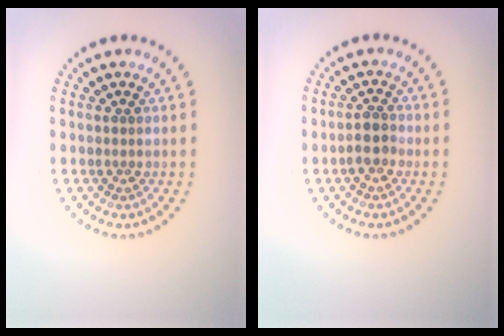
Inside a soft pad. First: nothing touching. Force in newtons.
{"total": 1.8, "press": 1.6, "slide": 0.9}